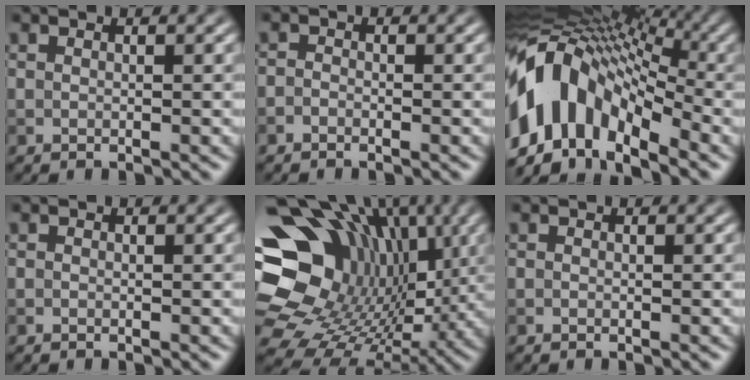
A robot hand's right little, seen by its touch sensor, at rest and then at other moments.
{"total": 0.7, "force": [-0.6, 0.4, 0.2], "torque": [-0.002, -0.001, -0.016]}
{"total": 13.5, "force": [-4.2, 8.3, 9.8], "torque": [-0.180, 0.014, -0.092]}
{"total": 0.0}
{"total": 19.9, "force": [2.8, 15.9, 11.5], "torque": [-0.218, -0.002, 0.076]}
{"total": 0.0}